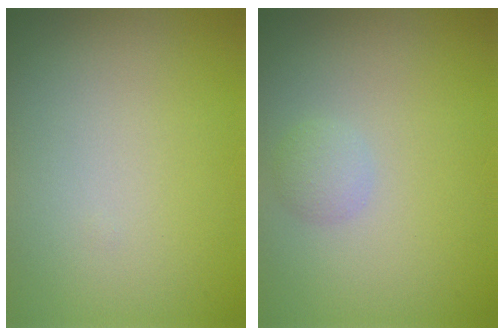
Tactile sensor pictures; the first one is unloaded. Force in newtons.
{"total": 1.3, "press": 1.3, "slide": 0.1}